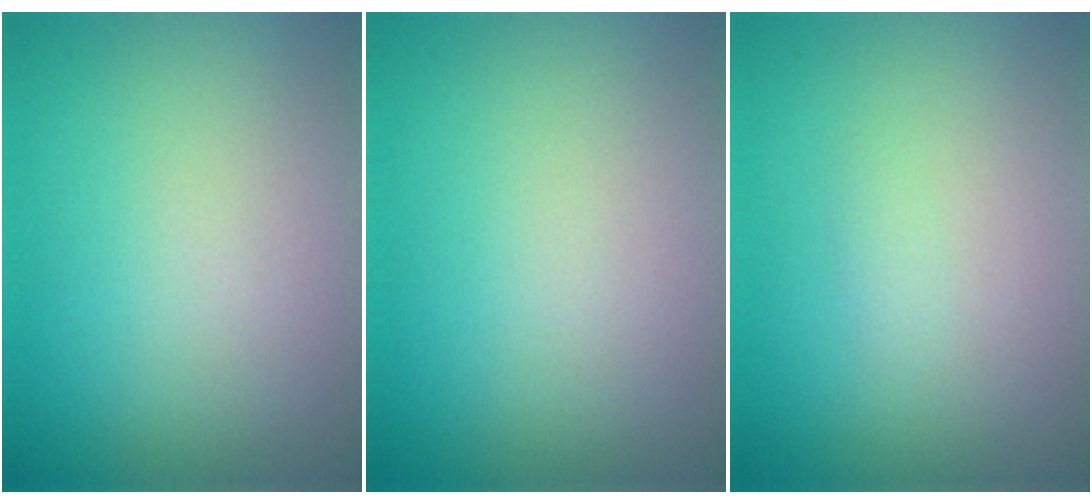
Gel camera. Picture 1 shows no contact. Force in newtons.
{"total": 0.0}
{"total": 0.6, "press": 0.6, "slide": 0.0}